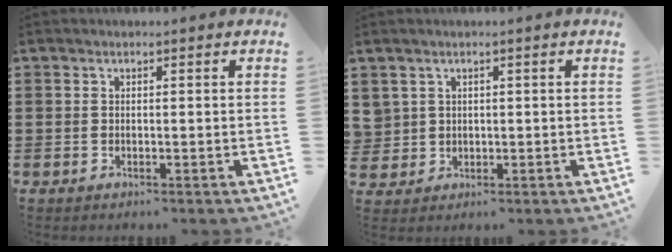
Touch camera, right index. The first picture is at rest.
{"total": 1.9, "force": [1.0, 1.7, -0.1], "torque": [-0.008, 0.008, 0.018]}